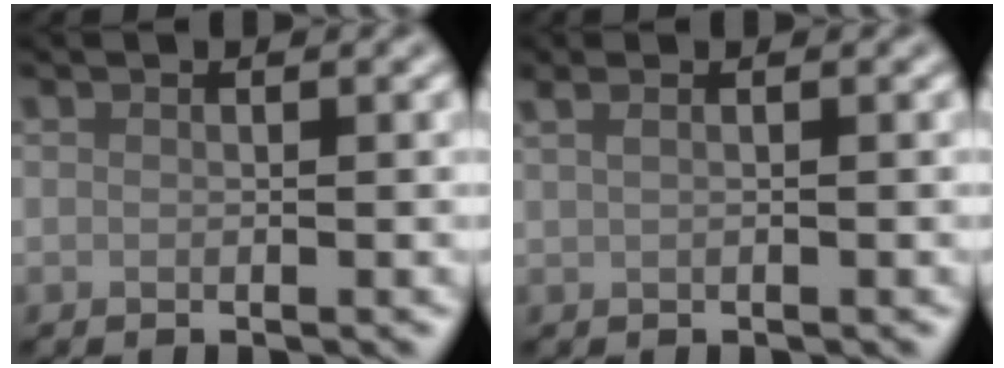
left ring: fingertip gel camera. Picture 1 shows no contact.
{"total": 1.6, "force": [0.9, 0.7, 1.2], "torque": [-0.022, -0.002, 0.008]}